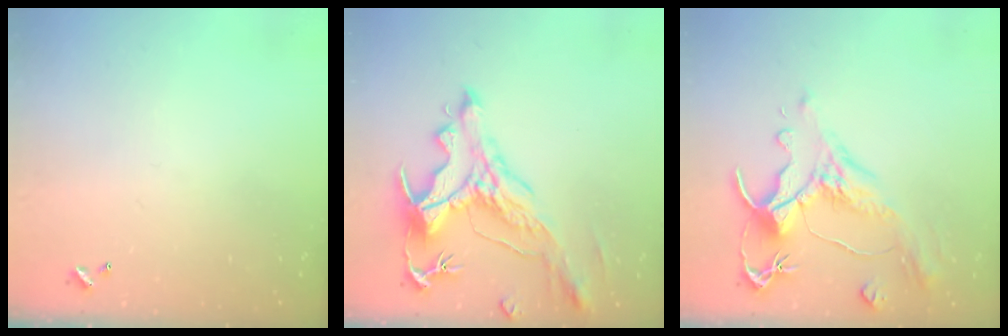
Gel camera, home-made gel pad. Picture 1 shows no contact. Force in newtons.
{"total": 2.9, "press": 2.6, "slide": 1.5}
{"total": 1.6, "press": 0.4, "slide": 1.5}